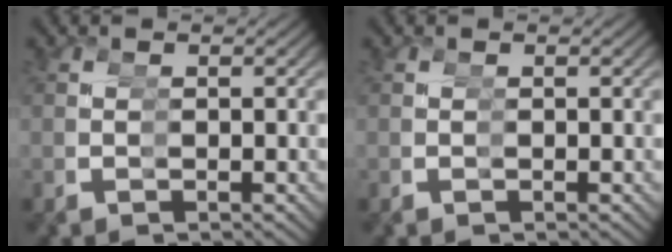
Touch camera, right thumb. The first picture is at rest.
{"total": 0.0}